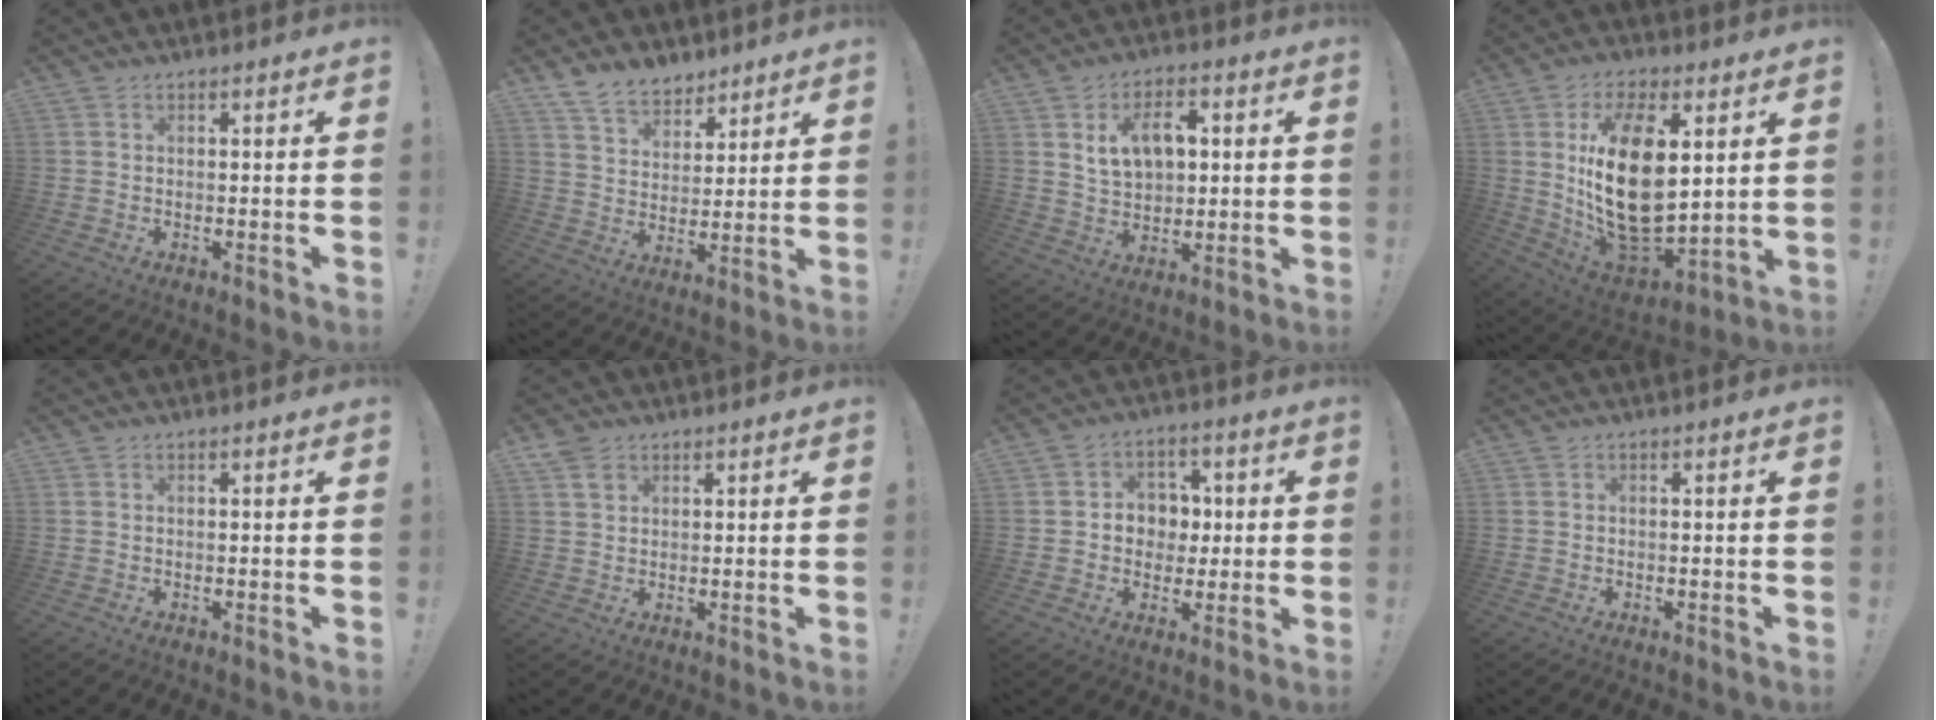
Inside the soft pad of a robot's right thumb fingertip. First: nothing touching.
{"total": 10.4, "force": [8.3, 5.6, 2.8], "torque": [-0.054, -0.059, 0.163]}
{"total": 11.2, "force": [4.1, 7.4, 7.3], "torque": [-0.106, -0.009, 0.075]}
{"total": 23.1, "force": [5.0, 12.6, 18.7], "torque": [-0.363, -0.040, 0.093]}
{"total": 0.0}
{"total": 3.9, "force": [2.5, 2.5, 1.5], "torque": [-0.022, -0.012, 0.047]}
{"total": 8.2, "force": [0.2, 7.7, 2.6], "torque": [-0.026, -0.002, 0.009]}
{"total": 0.0}